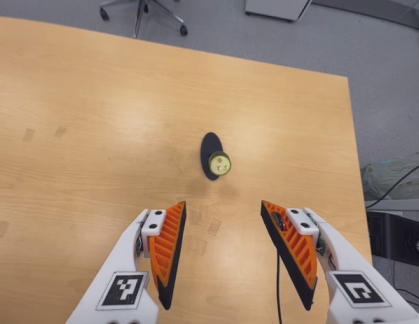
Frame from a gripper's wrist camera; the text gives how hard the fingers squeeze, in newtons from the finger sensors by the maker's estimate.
{"total": 0.0}